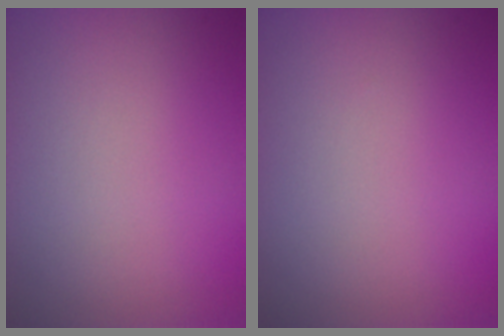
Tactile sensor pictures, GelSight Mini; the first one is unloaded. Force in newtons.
{"total": 0.0}